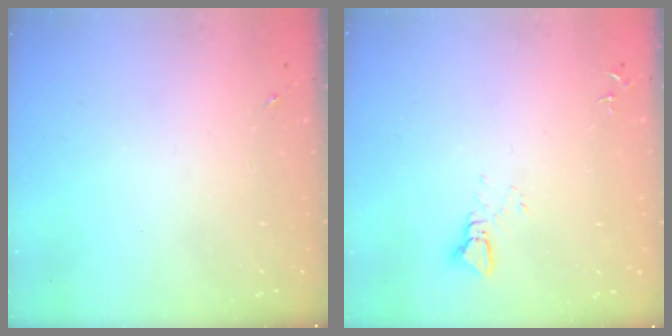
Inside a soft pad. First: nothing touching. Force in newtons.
{"total": 2.4, "press": 2.4, "slide": 0.1}